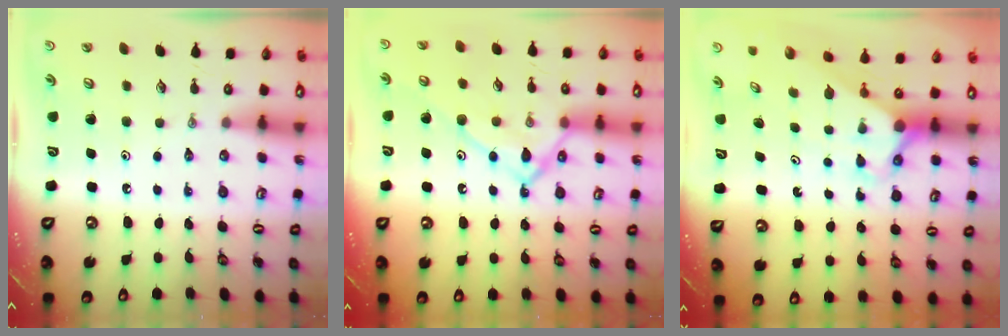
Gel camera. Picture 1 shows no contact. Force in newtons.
{"total": 13.9, "press": 13.9, "slide": 0.7}
{"total": 2.8, "press": 2.8, "slide": 0.0}